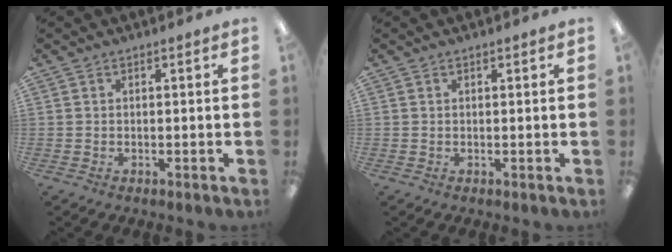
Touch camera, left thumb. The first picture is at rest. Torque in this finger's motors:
{"motor_torque": [0.00, -0.03, -0.26, 0.37, -0.04]}